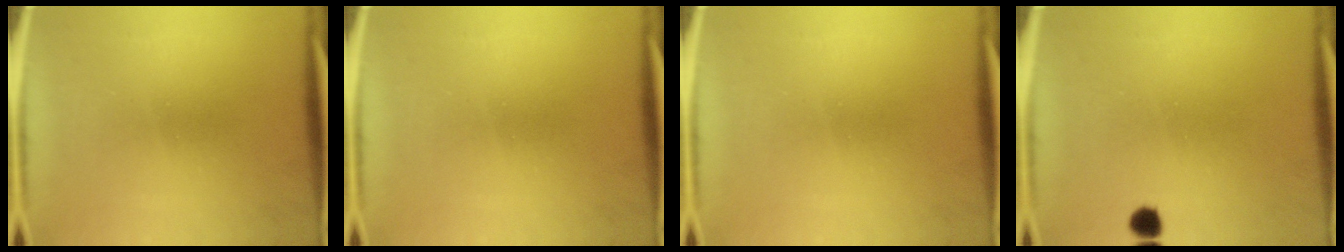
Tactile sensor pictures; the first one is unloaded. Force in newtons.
{"total": 0.0}
{"total": 0.0}
{"total": 2.1}